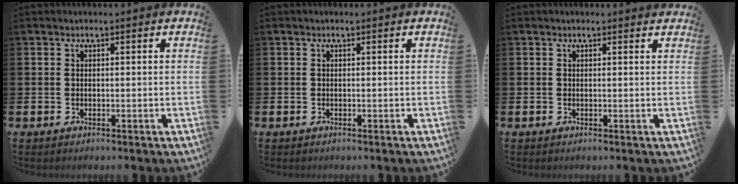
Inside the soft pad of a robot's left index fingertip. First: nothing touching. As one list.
[{"total": 0.0}, {"total": 0.5, "force": [0.5, 0.0, 0.2], "torque": [0.004, -0.002, 0.007]}]